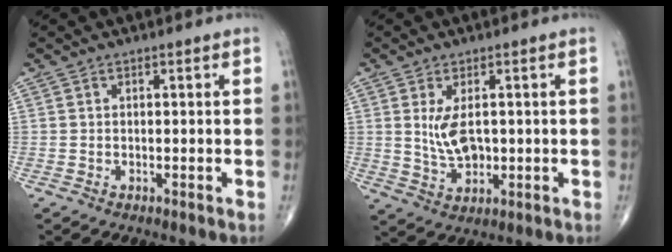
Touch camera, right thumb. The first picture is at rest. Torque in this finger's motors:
{"motor_torque": [-0.68, 0.47, 0.24, -0.30, 0.18]}